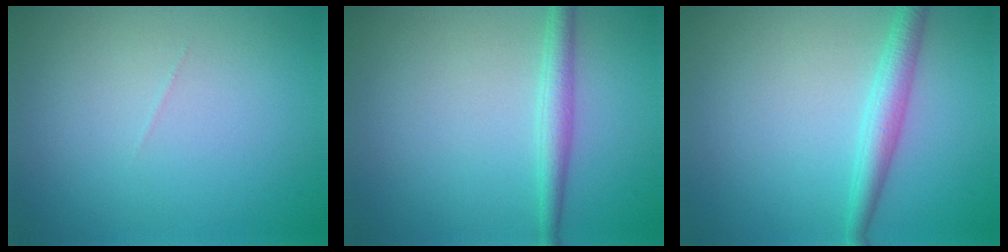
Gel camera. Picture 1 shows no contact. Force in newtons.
{"total": 2.2, "press": 2.2, "slide": 0.1}
{"total": 2.7, "press": 2.7, "slide": 0.1}